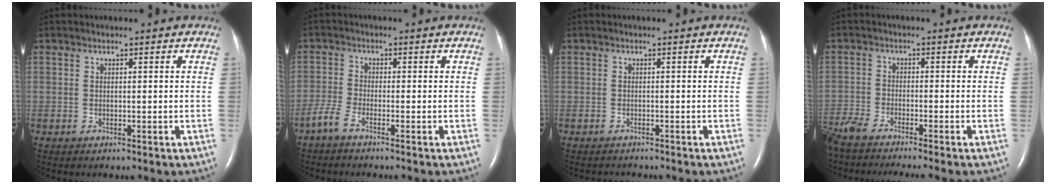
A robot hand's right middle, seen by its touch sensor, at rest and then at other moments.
{"total": 2.7, "force": [-2.1, 0.1, 1.6], "torque": [-0.045, -0.004, -0.051]}
{"total": 1.3, "force": [-1.3, 0.3, 0.0], "torque": [-0.005, -0.005, -0.017]}
{"total": 9.2, "force": [-8.1, 0.0, 4.2], "torque": [-0.075, -0.020, -0.141]}